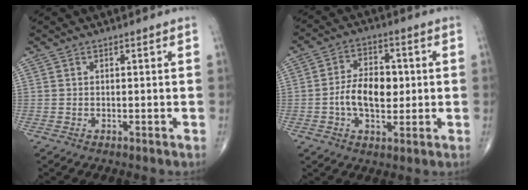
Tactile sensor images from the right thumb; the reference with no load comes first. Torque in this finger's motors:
{"motor_torque": [1.30, 1.23, 0.95, -0.22, 0.06]}